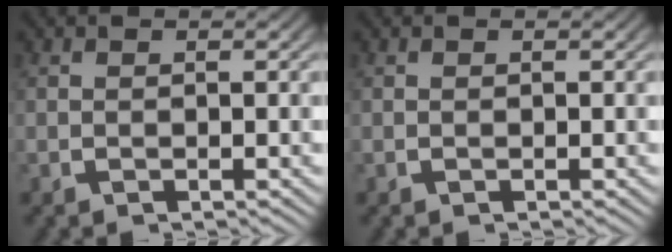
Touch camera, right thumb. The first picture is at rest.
{"total": 0.0}